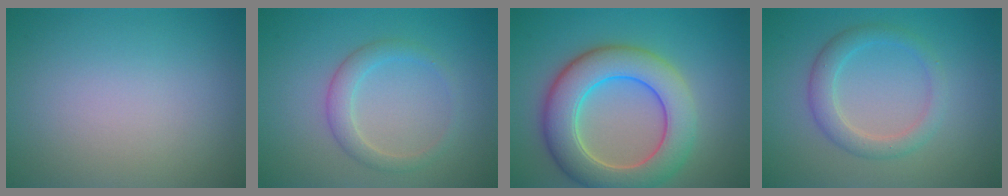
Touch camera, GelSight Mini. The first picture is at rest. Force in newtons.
{"total": 2.2, "press": 2.2, "slide": 0.1}
{"total": 8.3, "press": 8.3, "slide": 0.6}
{"total": 2.9, "press": 2.9, "slide": 0.1}